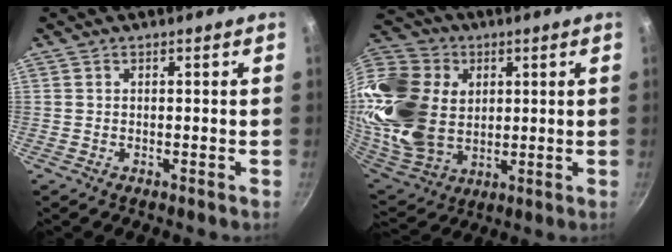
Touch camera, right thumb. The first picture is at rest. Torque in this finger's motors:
{"motor_torque": [1.63, 3.39, 0.40, -0.05, 0.36]}